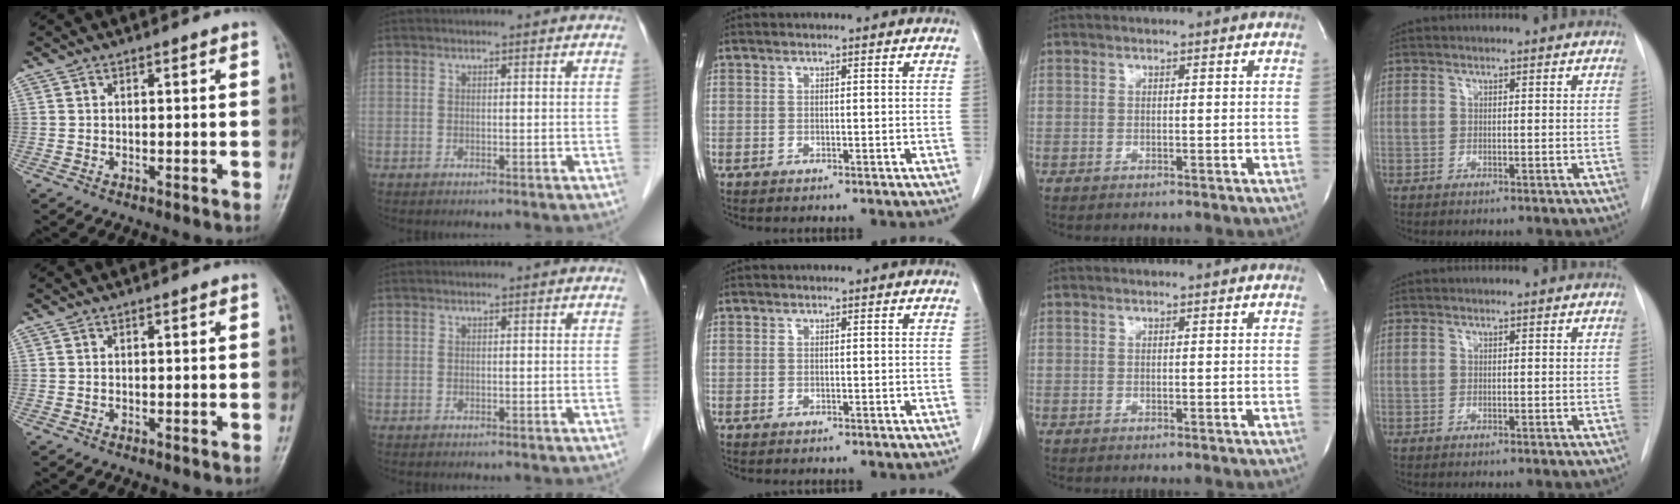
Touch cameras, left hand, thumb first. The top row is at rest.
{}